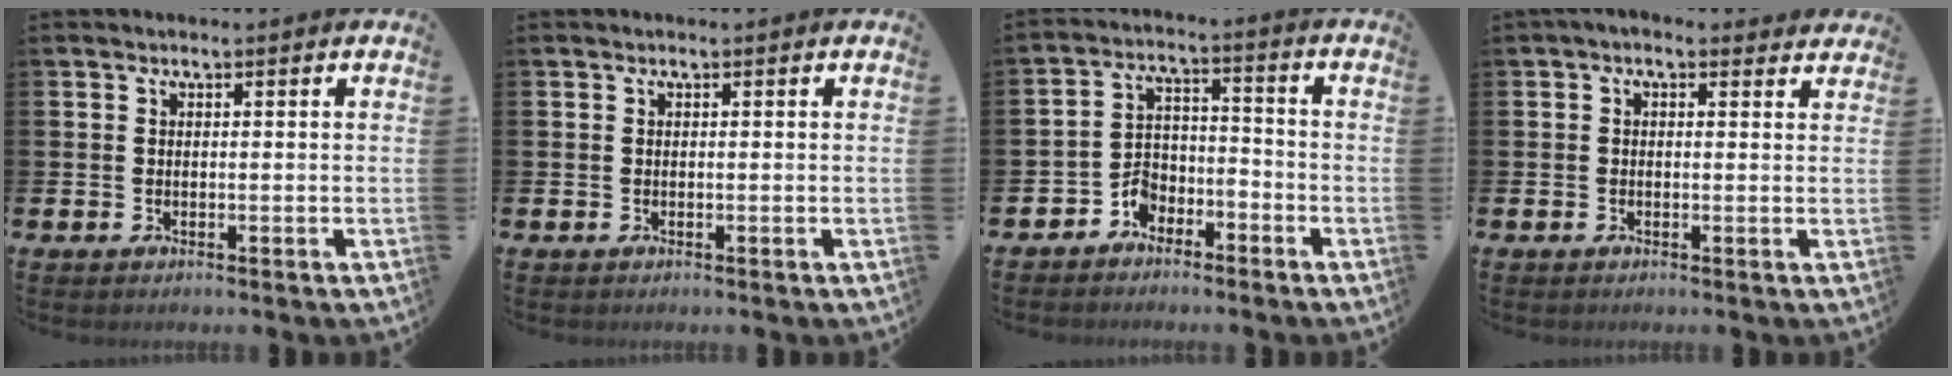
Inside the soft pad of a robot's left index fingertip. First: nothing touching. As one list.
[{"total": 0.0}, {"total": 4.0, "force": [-3.3, 2.0, 1.0], "torque": [-0.025, 0.003, -0.069]}, {"total": 0.9, "force": [0.5, 0.5, 0.6], "torque": [-0.008, 0.002, 0.007]}]